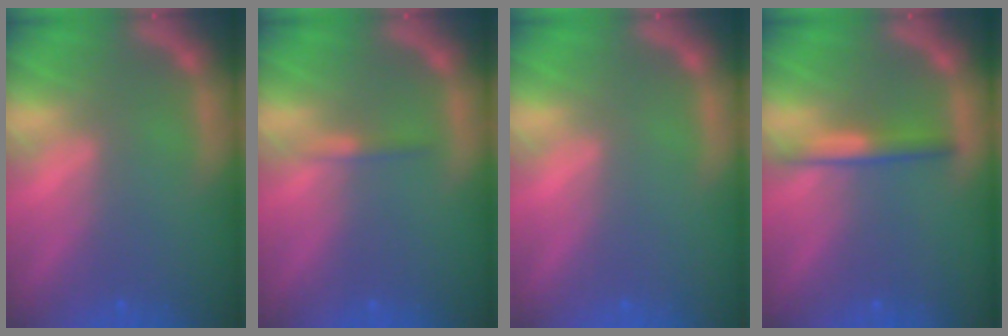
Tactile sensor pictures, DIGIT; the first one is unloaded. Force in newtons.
{"total": 0.9}
{"total": 0.0}
{"total": 2.4}